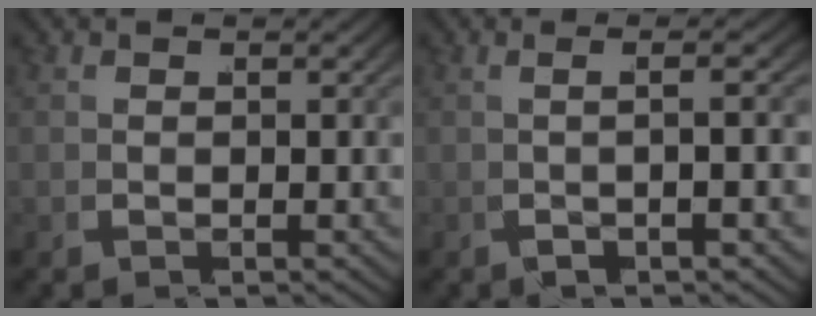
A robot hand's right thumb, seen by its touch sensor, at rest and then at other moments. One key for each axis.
{"total": 2.9, "fx": -0.3, "fy": 0.4, "fz": 2.9, "tx": -0.058, "ty": 0.015, "tz": -0.002}